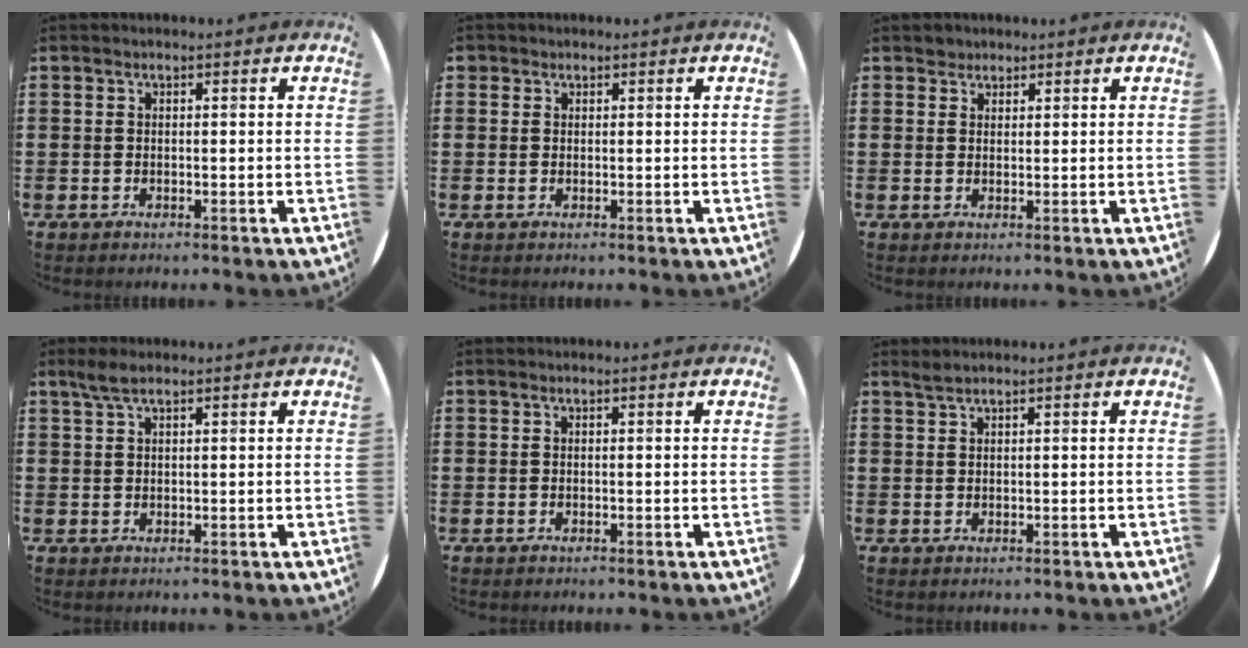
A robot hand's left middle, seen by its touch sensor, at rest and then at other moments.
{"total": 0.6, "force": [0.5, 0.4, -0.1], "torque": [0.000, 0.003, 0.009]}
{"total": 1.3, "force": [1.2, 0.6, -0.1], "torque": [-0.001, 0.000, 0.024]}
{"total": 2.2, "force": [1.7, 0.5, 1.4], "torque": [-0.030, 0.004, 0.030]}
{"total": 0.0}
{"total": 1.5, "force": [1.3, 0.2, 0.7], "torque": [-0.016, 0.002, 0.024]}